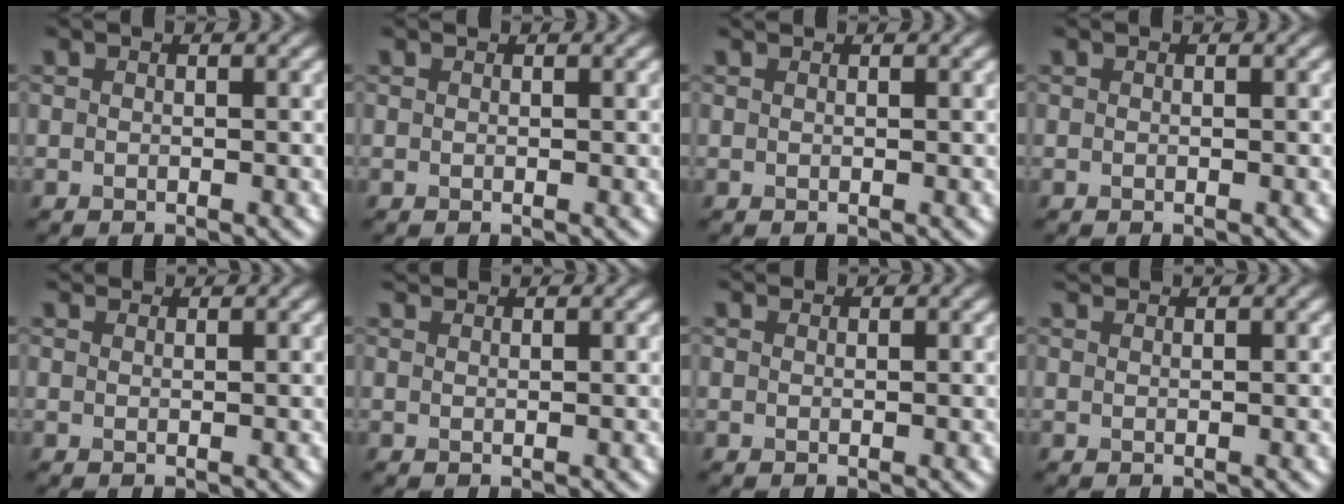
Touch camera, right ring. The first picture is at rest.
{"total": 0.0}
{"total": 0.6, "force": [0.6, 0.1, 0.1], "torque": [-0.005, -0.001, 0.007]}
{"total": 0.0}
{"total": 2.2, "force": [2.1, 0.3, 0.6], "torque": [-0.012, -0.001, 0.024]}
{"total": 1.7, "force": [1.6, 0.2, 0.5], "torque": [-0.007, 0.002, 0.020]}
{"total": 1.5, "force": [1.4, 0.2, 0.4], "torque": [-0.015, -0.001, 0.015]}
{"total": 1.3, "force": [1.2, 0.1, 0.4], "torque": [-0.004, 0.000, 0.015]}